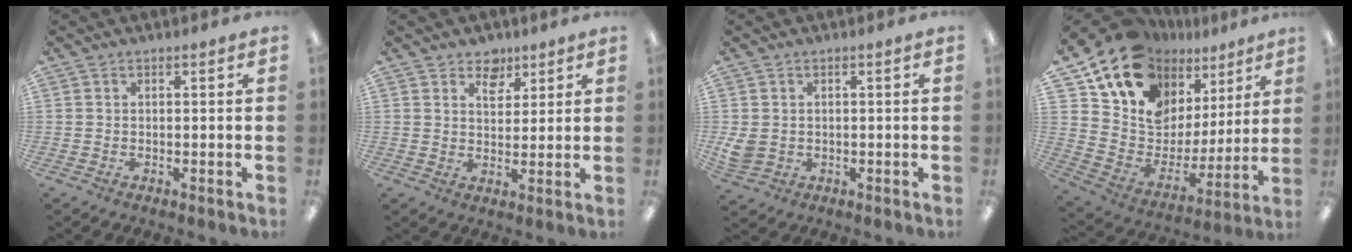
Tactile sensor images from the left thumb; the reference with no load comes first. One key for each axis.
{"total": 5.2, "fx": 3.7, "fy": 3.2, "fz": 1.6, "tx": -0.007, "ty": -0.022, "tz": 0.063}
{"total": 3.7, "fx": 0.1, "fy": 3.2, "fz": 1.8, "tx": -0.041, "ty": 0.002, "tz": 0.004}
{"total": 17.5, "fx": 12.8, "fy": 10.4, "fz": 5.8, "tx": -0.121, "ty": -0.104, "tz": 0.240}